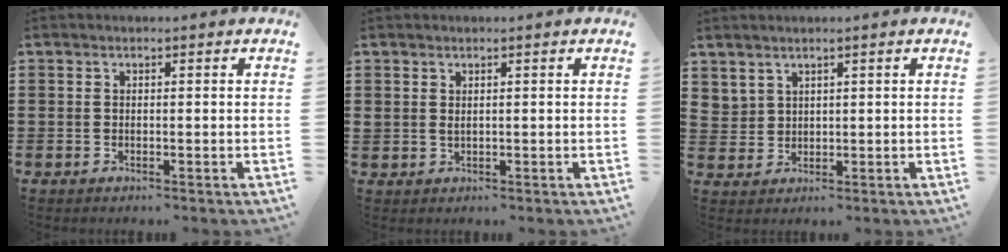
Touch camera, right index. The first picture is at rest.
{"total": 0.9, "force": [0.6, 0.5, 0.3], "torque": [-0.009, 0.001, 0.012]}
{"total": 2.6, "force": [2.2, 1.4, 0.2], "torque": [-0.012, 0.001, 0.043]}